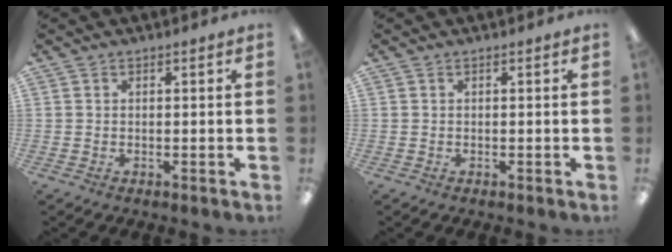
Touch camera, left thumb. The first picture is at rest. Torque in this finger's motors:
{"motor_torque": [-0.02, -0.02, 0.04, -0.03, 0.00]}